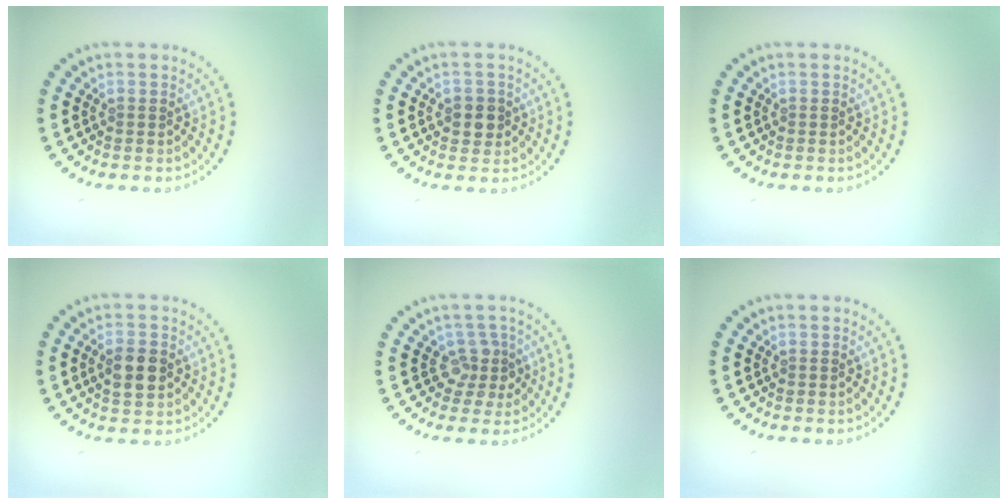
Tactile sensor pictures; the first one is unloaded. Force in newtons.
{"total": 2.0, "press": 2.0, "slide": 0.6}
{"total": 0.0}
{"total": 3.3, "press": 3.3, "slide": 0.1}
{"total": 2.5, "press": 1.8, "slide": 1.7}
{"total": 0.0}